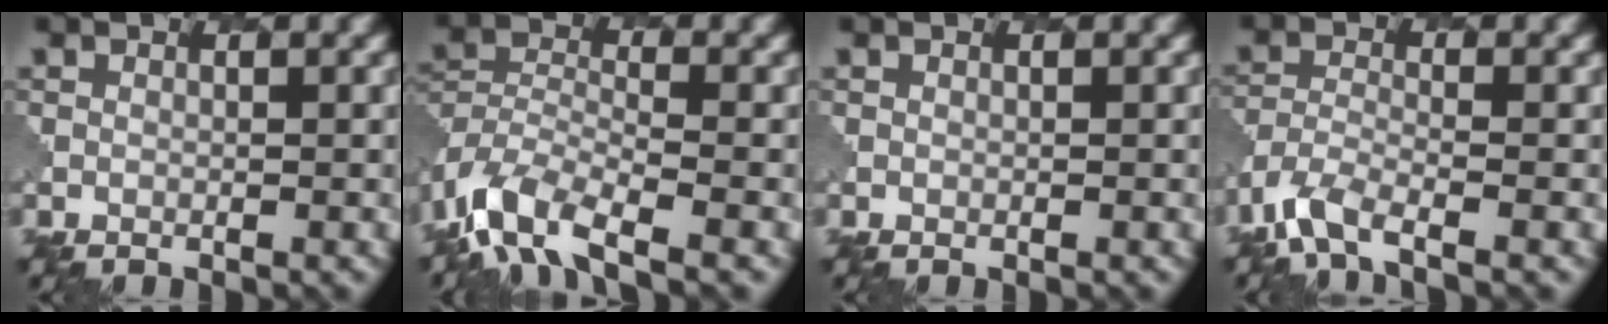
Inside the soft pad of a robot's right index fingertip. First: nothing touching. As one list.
[{"total": 8.1, "force": [-5.3, 3.5, 5.1], "torque": [-0.099, -0.011, -0.112]}, {"total": 0.0}, {"total": 4.0, "force": [-3.0, 1.2, 2.3], "torque": [-0.053, -0.011, -0.069]}]